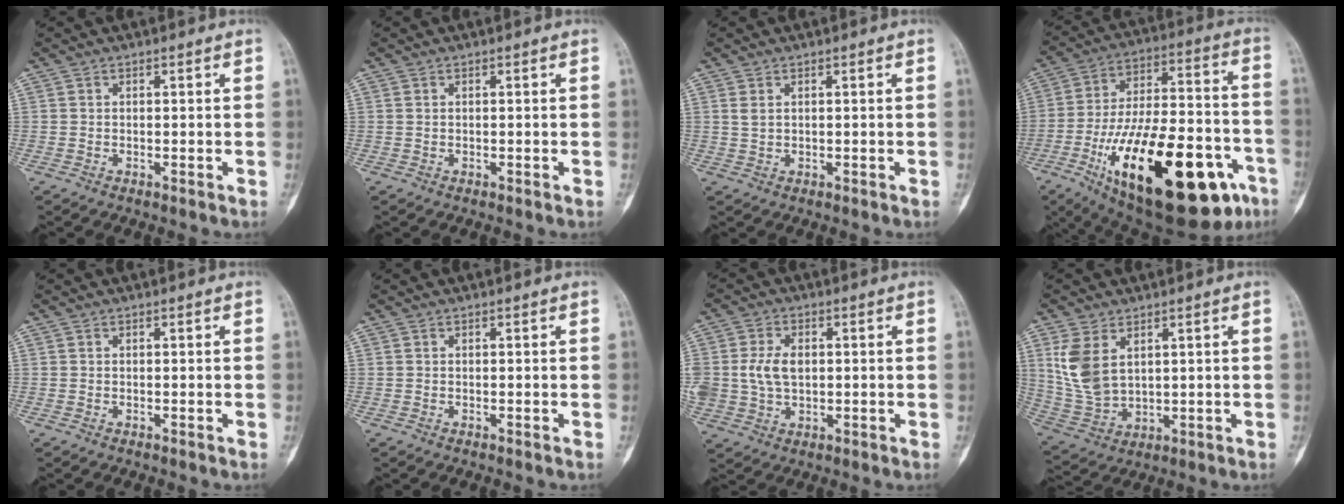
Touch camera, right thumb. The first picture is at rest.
{"total": 0.0}
{"total": 1.4, "force": [0.7, 0.7, 1.0], "torque": [-0.022, 0.002, 0.020]}
{"total": 34.3, "force": [-14.2, 13.5, 28.2], "torque": [-0.425, 0.042, -0.211]}
{"total": 0.0}
{"total": 0.0}
{"total": 8.2, "force": [0.7, 5.7, 5.8], "torque": [-0.112, 0.004, 0.021]}
{"total": 9.5, "force": [3.5, 5.8, 6.7], "torque": [-0.135, -0.014, 0.088]}